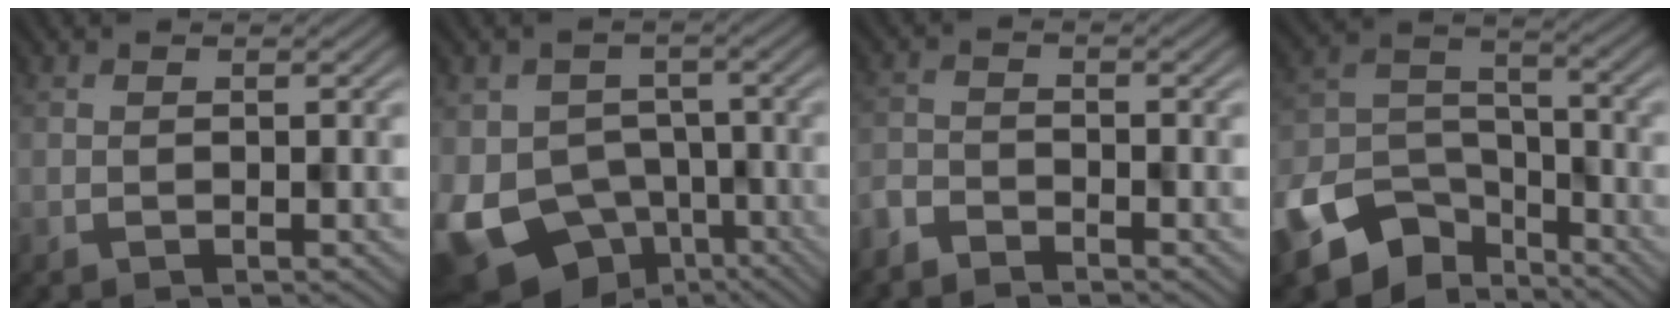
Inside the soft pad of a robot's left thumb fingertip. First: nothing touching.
{"total": 12.7, "force": [-6.3, 9.3, 5.8], "torque": [-0.135, -0.036, -0.076]}
{"total": 2.7, "force": [-2.7, 0.4, -0.1], "torque": [0.001, -0.007, -0.059]}
{"total": 11.9, "force": [-8.4, 6.8, 4.9], "torque": [-0.124, -0.022, -0.145]}